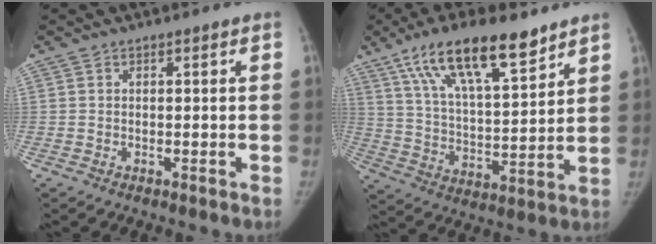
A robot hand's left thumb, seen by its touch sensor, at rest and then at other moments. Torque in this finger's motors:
{"motor_torque": [0.94, 0.20, 1.35, -1.42, 0.16]}